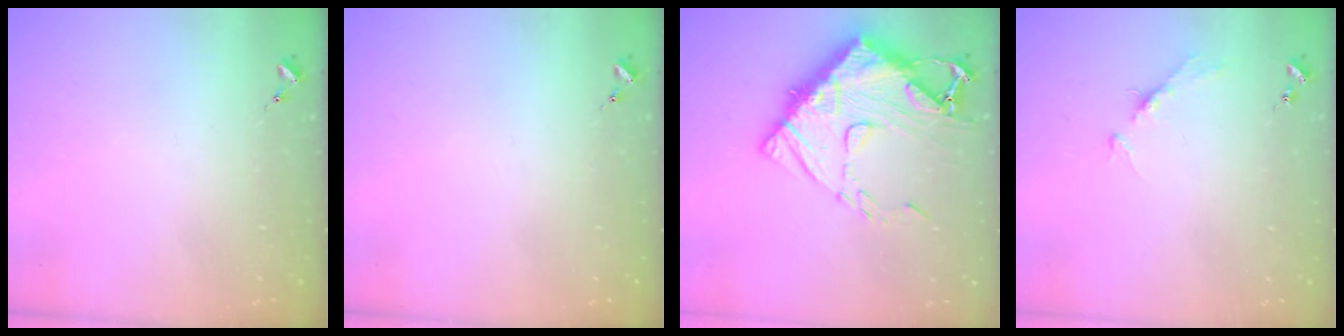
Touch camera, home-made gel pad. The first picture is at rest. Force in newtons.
{"total": 0.0}
{"total": 17.4, "press": 17.4, "slide": 1.6}
{"total": 4.4, "press": 4.4, "slide": 0.6}